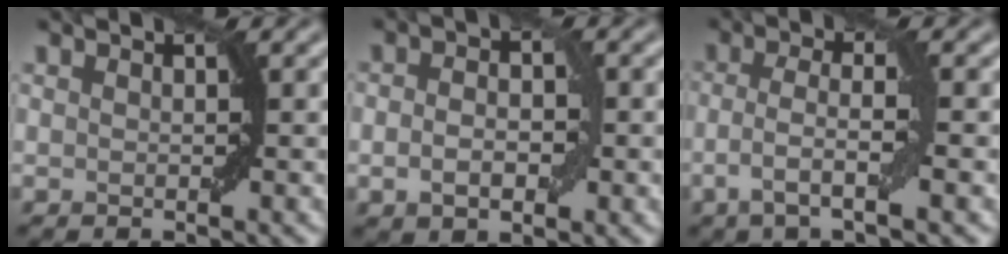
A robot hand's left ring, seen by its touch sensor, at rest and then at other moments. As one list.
[{"total": 3.3, "force": [-0.5, 2.0, 2.6], "torque": [-0.044, 0.002, -0.009]}, {"total": 3.7, "force": [-1.2, 0.6, 3.4], "torque": [-0.066, 0.005, -0.028]}]